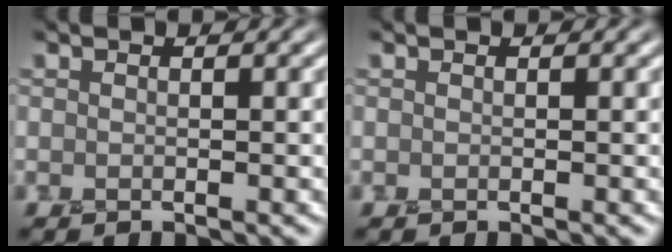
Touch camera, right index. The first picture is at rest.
{"total": 0.0}